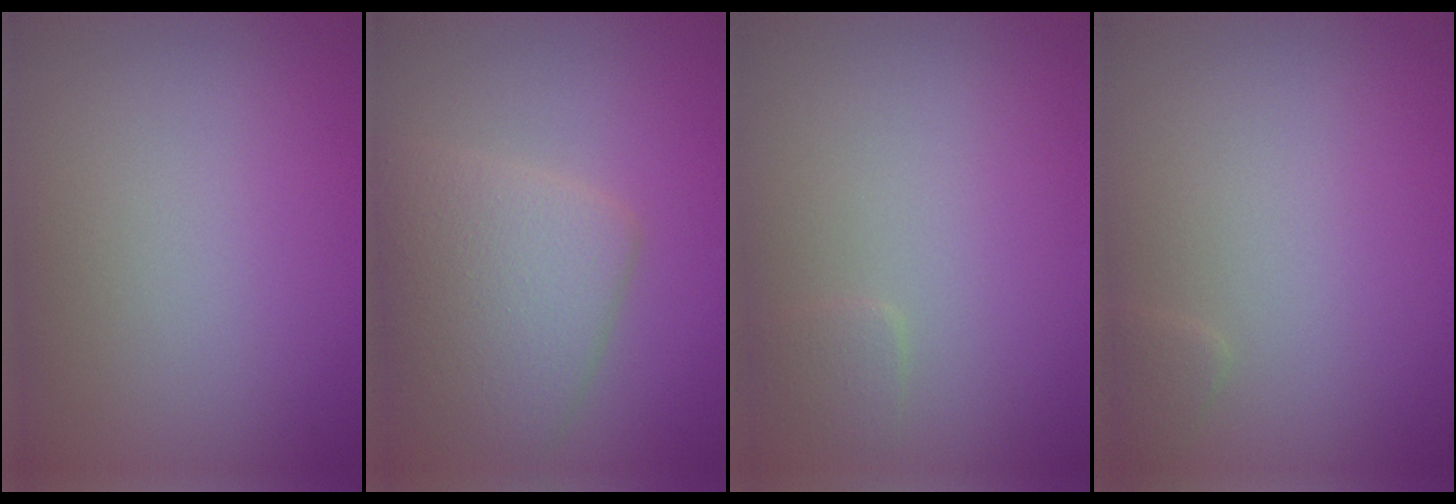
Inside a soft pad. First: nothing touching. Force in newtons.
{"total": 5.7, "press": 5.7, "slide": 0.3}
{"total": 0.9, "press": 0.9, "slide": 0.1}
{"total": 0.8, "press": 0.8, "slide": 0.0}